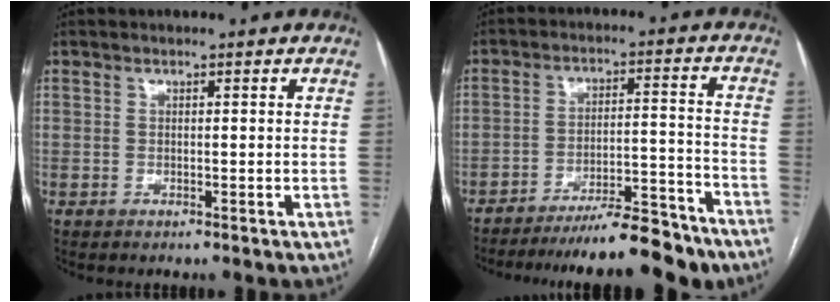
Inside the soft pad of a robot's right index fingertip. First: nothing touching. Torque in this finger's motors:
{"motor_torque": [1.06, -1.00, 0.74, 0.14]}